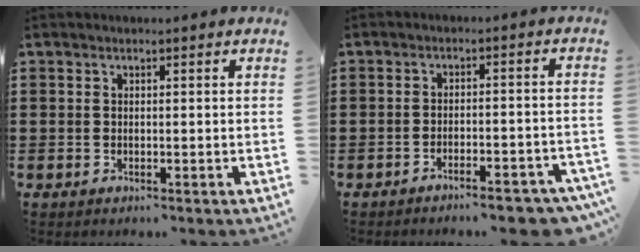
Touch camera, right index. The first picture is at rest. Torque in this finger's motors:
{"motor_torque": [2.14, 0.00, 0.83, 0.06]}